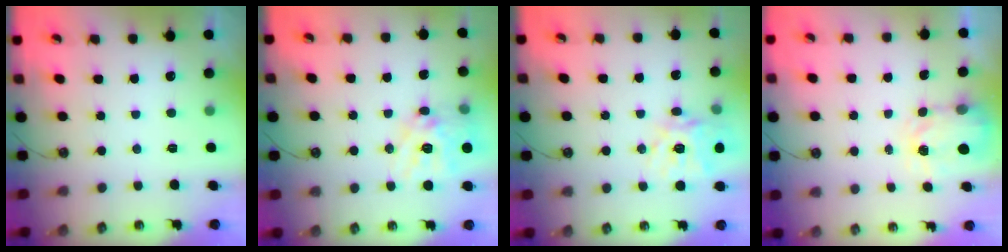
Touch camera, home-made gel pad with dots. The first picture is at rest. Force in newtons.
{"total": 15.1, "press": 15.1, "slide": 1.3}
{"total": 17.4, "press": 17.3, "slide": 1.9}
{"total": 3.6, "press": 3.6, "slide": 0.6}